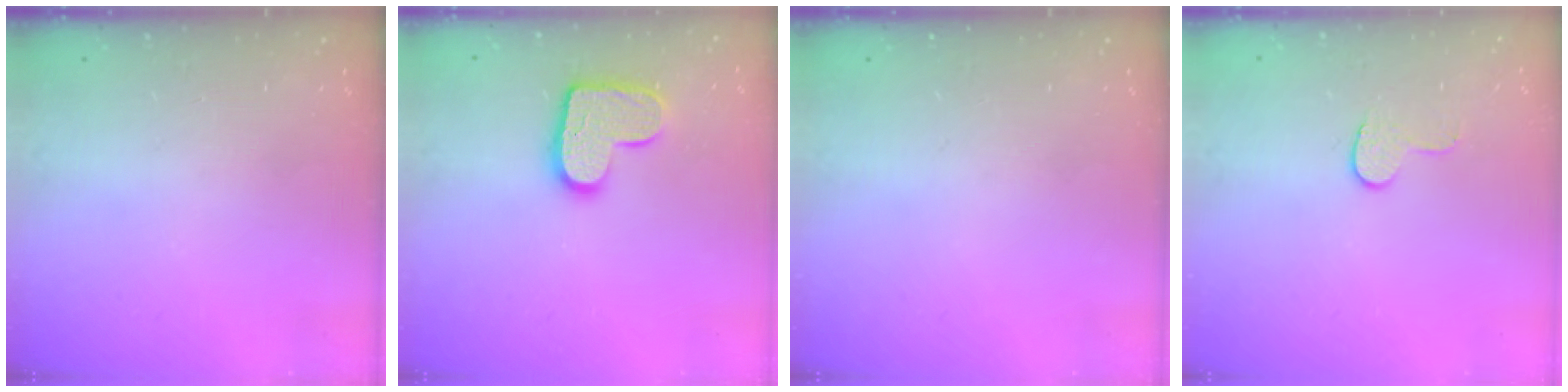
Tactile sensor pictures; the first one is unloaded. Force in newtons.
{"total": 12.8, "press": 12.8, "slide": 0.8}
{"total": 0.0}
{"total": 5.4, "press": 5.4, "slide": 0.5}